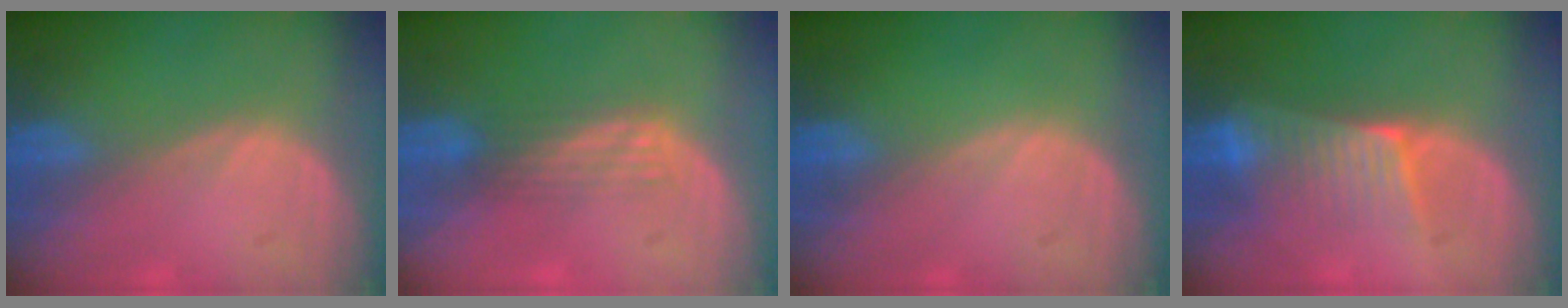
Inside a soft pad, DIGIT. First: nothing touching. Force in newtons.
{"total": 2.9, "press": 2.5, "slide": 1.5}
{"total": 0.0}
{"total": 6.4, "press": 5.7, "slide": 2.8}